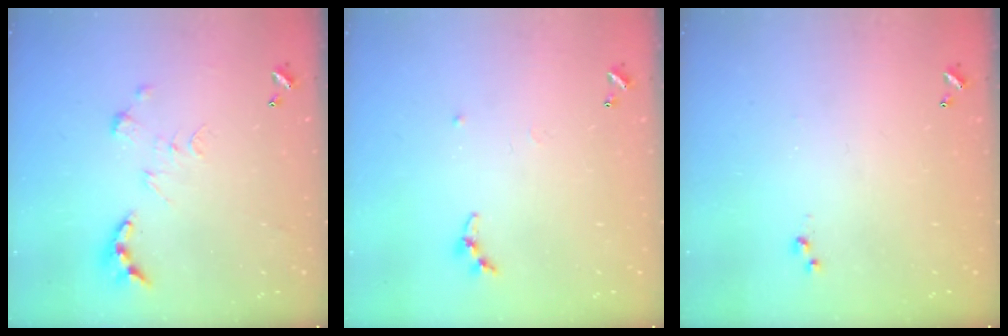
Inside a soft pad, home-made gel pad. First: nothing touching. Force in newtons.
{"total": 5.3, "press": 5.2, "slide": 0.7}
{"total": 3.0, "press": 3.0, "slide": 0.4}